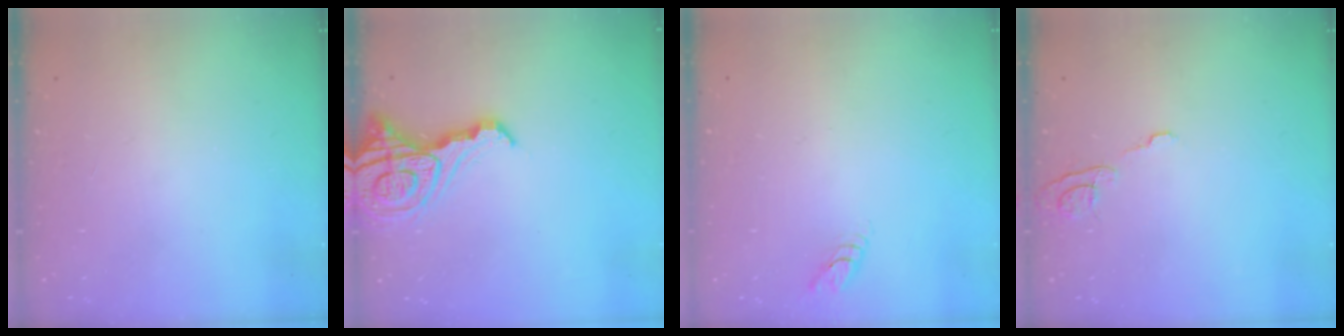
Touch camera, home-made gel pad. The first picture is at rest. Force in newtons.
{"total": 12.8, "press": 12.7, "slide": 1.2}
{"total": 2.8, "press": 2.8, "slide": 0.3}
{"total": 6.5, "press": 6.5, "slide": 0.5}